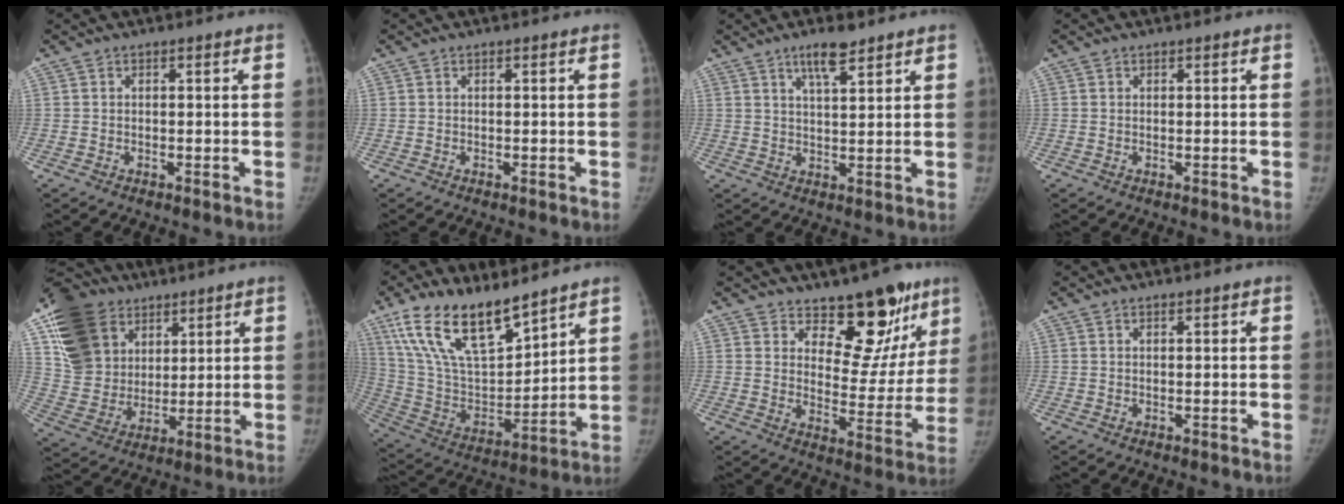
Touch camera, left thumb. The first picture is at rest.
{"total": 0.0}
{"total": 5.8, "force": [4.1, 1.5, 3.8], "torque": [-0.057, -0.024, 0.070]}
{"total": 0.0}
{"total": 19.7, "force": [9.1, 15.2, 8.7], "torque": [-0.145, -0.009, 0.174]}
{"total": 19.9, "force": [13.8, 7.8, 12.0], "torque": [-0.189, -0.063, 0.271]}
{"total": 14.7, "force": [10.3, 7.4, 7.5], "torque": [-0.025, -0.074, 0.150]}
{"total": 0.6, "force": [0.5, 0.3, 0.2], "torque": [-0.005, -0.004, 0.008]}